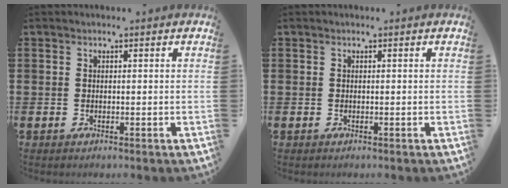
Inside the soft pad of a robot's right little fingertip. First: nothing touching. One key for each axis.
{"total": 0.0}